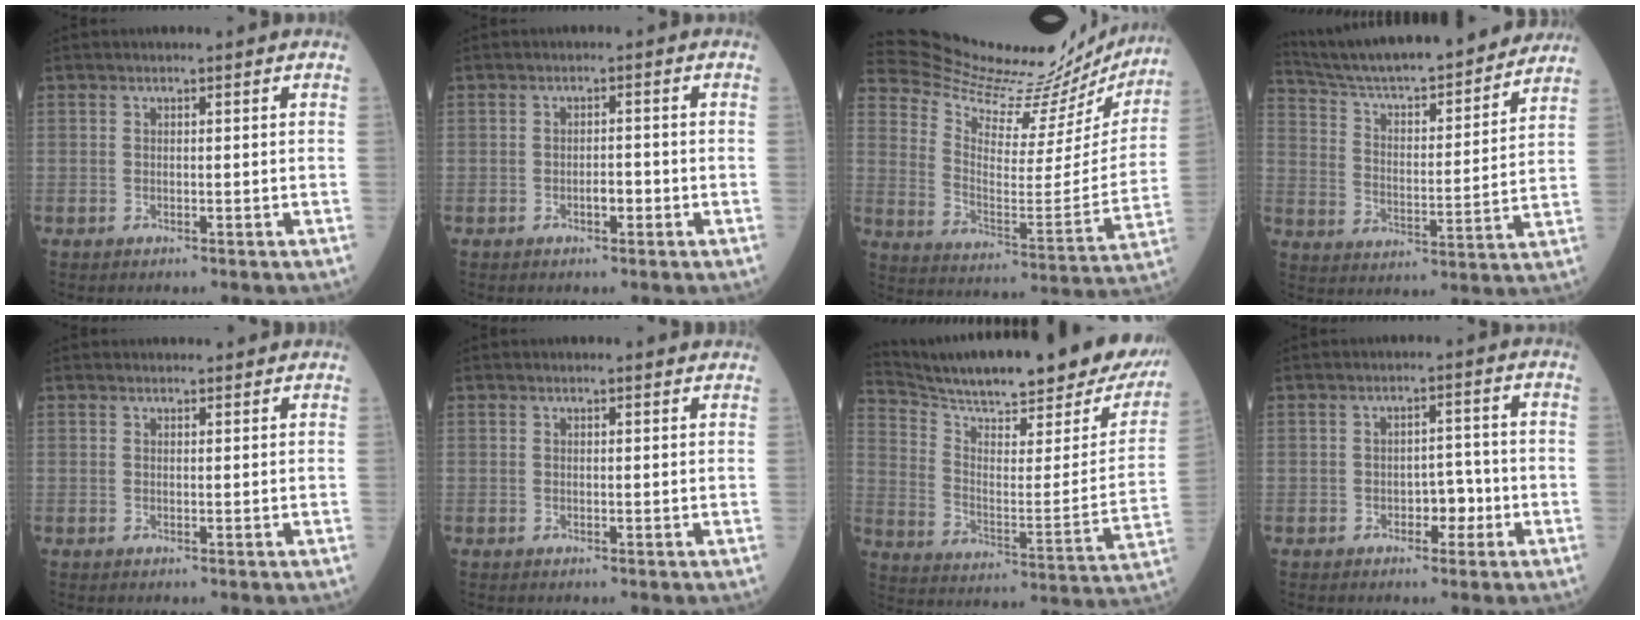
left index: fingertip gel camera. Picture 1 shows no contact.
{"total": 1.6, "force": [-0.9, 0.6, 1.2], "torque": [-0.015, -0.001, -0.017]}
{"total": 25.5, "force": [24.4, 4.1, 6.0], "torque": [-0.107, -0.085, 0.328]}
{"total": 22.9, "force": [20.8, 2.3, 9.3], "torque": [-0.152, -0.011, 0.305]}
{"total": 3.1, "force": [3.0, 0.7, 0.4], "torque": [-0.005, 0.012, 0.035]}
{"total": 2.6, "force": [2.5, 0.3, 0.4], "torque": [-0.009, 0.000, 0.020]}
{"total": 28.7, "force": [25.2, 3.9, 13.1], "torque": [-0.217, -0.079, 0.337]}
{"total": 2.9, "force": [-1.3, 1.7, 2.0], "torque": [-0.021, 0.004, -0.022]}